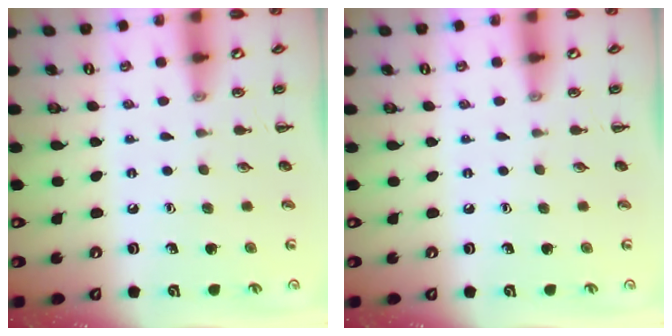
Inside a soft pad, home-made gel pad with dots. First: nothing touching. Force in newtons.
{"total": 0.0}